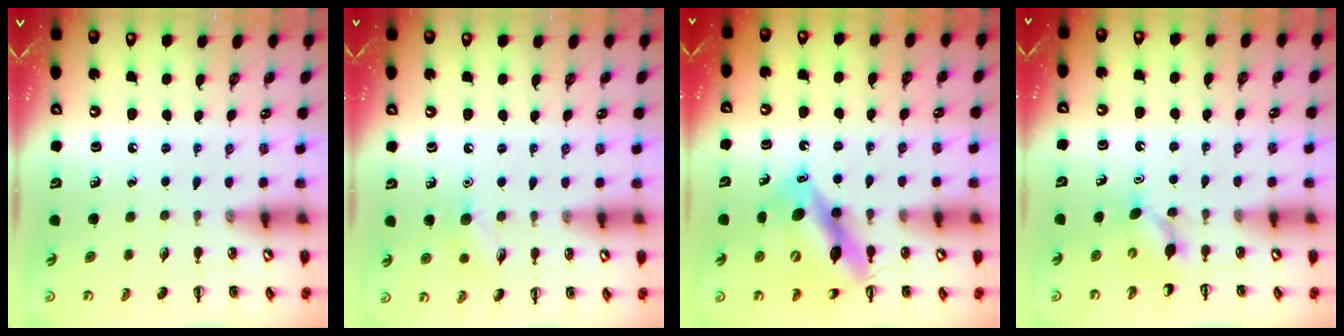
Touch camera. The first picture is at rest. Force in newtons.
{"total": 6.5, "press": 6.4, "slide": 1.0}
{"total": 13.1, "press": 12.5, "slide": 4.0}
{"total": 4.2, "press": 4.0, "slide": 1.3}